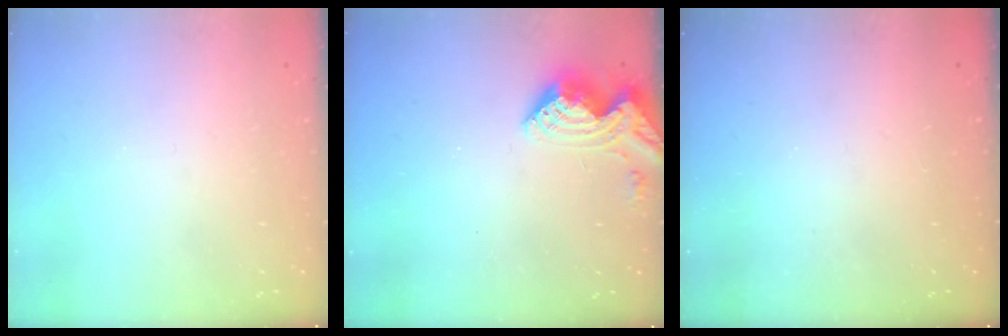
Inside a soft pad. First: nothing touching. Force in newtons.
{"total": 11.1, "press": 11.1, "slide": 0.8}
{"total": 0.6, "press": 0.5, "slide": 0.2}